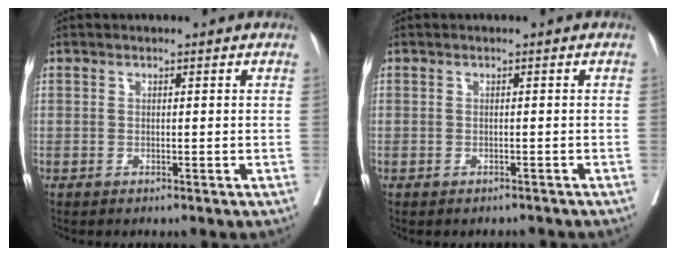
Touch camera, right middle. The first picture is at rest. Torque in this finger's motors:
{"motor_torque": [0.31, -0.55, 0.04, -0.01]}